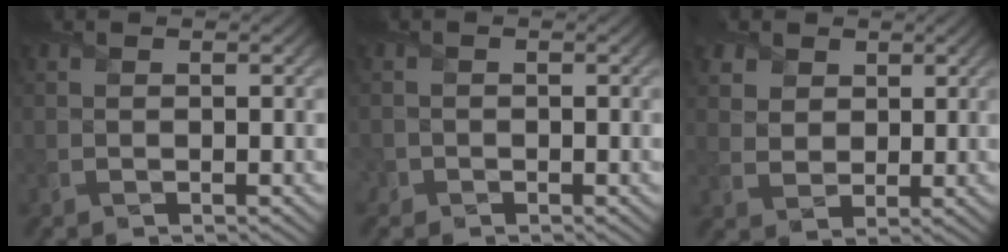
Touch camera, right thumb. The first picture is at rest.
{"total": 1.0, "force": [-0.8, 0.7, 0.0], "torque": [0.003, 0.000, -0.020]}
{"total": 6.3, "force": [3.4, 4.7, 2.3], "torque": [-0.099, -0.001, 0.066]}